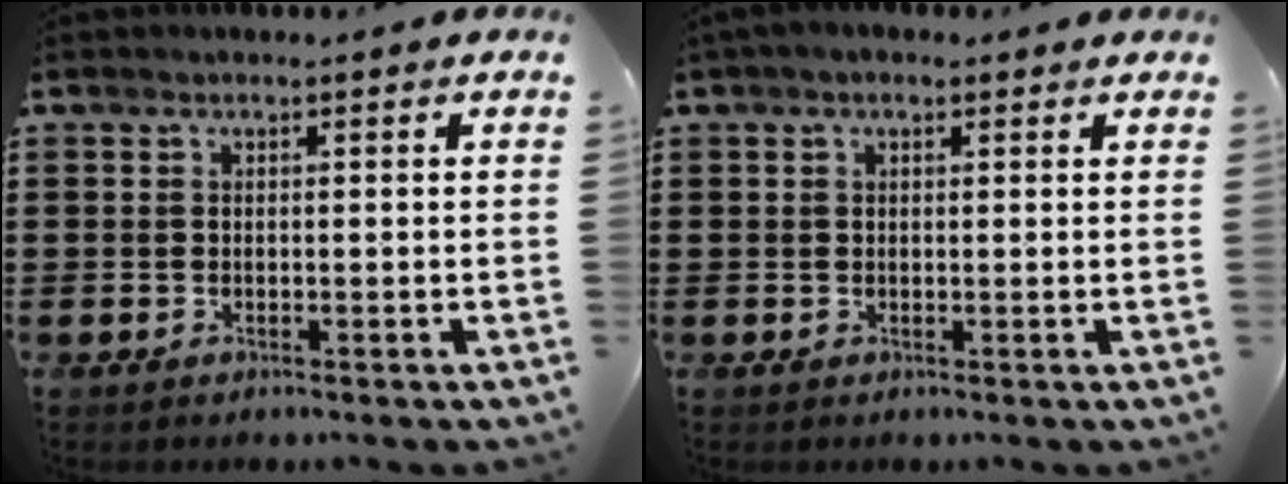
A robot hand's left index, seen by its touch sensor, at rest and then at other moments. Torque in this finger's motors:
{"motor_torque": [2.14, 0.00, 0.33, 0.14]}